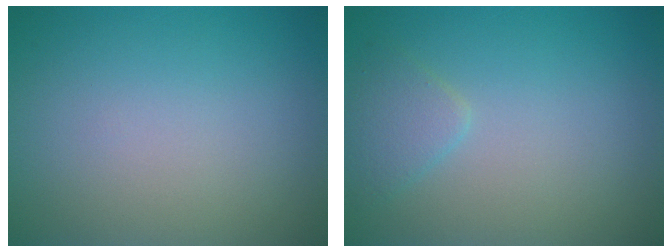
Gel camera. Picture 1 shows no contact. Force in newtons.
{"total": 1.7, "press": 1.7, "slide": 0.1}